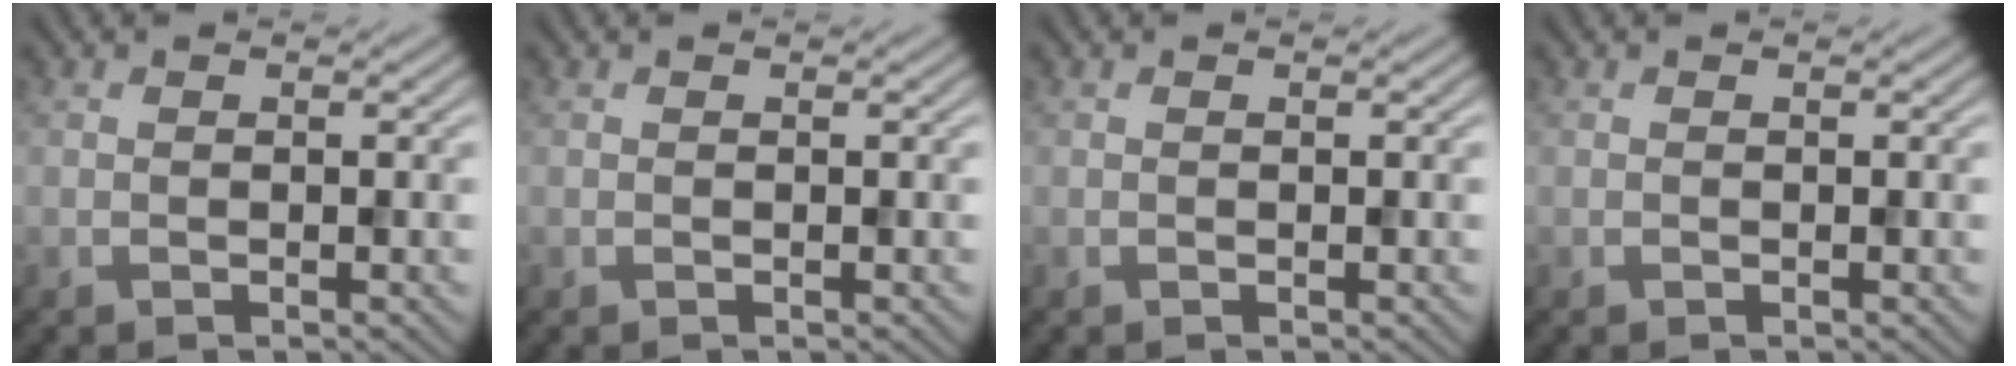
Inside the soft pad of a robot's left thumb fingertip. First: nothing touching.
{"total": 0.0}
{"total": 0.0}
{"total": 0.0}